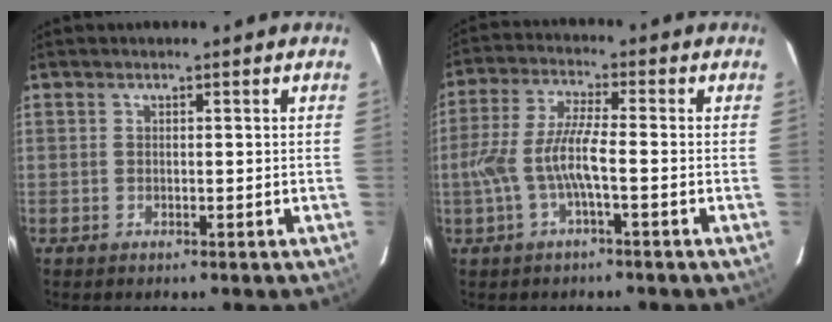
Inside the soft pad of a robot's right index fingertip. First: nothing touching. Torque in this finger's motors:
{"motor_torque": [0.76, -0.60, 0.63, 0.19]}